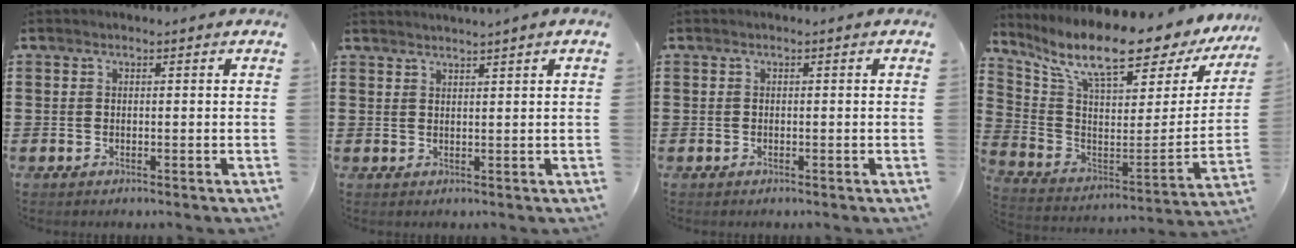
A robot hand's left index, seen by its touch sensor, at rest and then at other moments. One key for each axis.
{"total": 1.5, "fx": 1.3, "fy": -0.6, "fz": 0.1, "tx": -0.003, "ty": -0.003, "tz": 0.026}
{"total": 0.0}
{"total": 12.5, "fx": 9.4, "fy": 2.6, "fz": 7.7, "tx": -0.171, "ty": -0.070, "tz": 0.157}